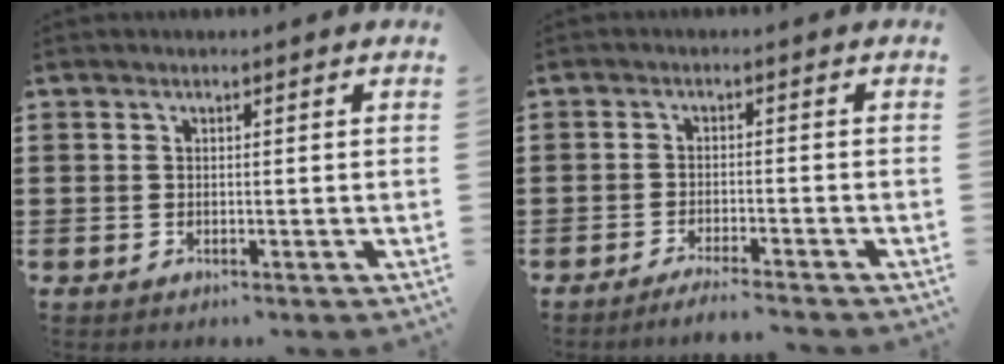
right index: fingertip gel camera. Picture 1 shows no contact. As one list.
[{"total": 2.6, "force": [-2.4, -0.4, 0.8], "torque": [-0.013, -0.002, -0.048]}]